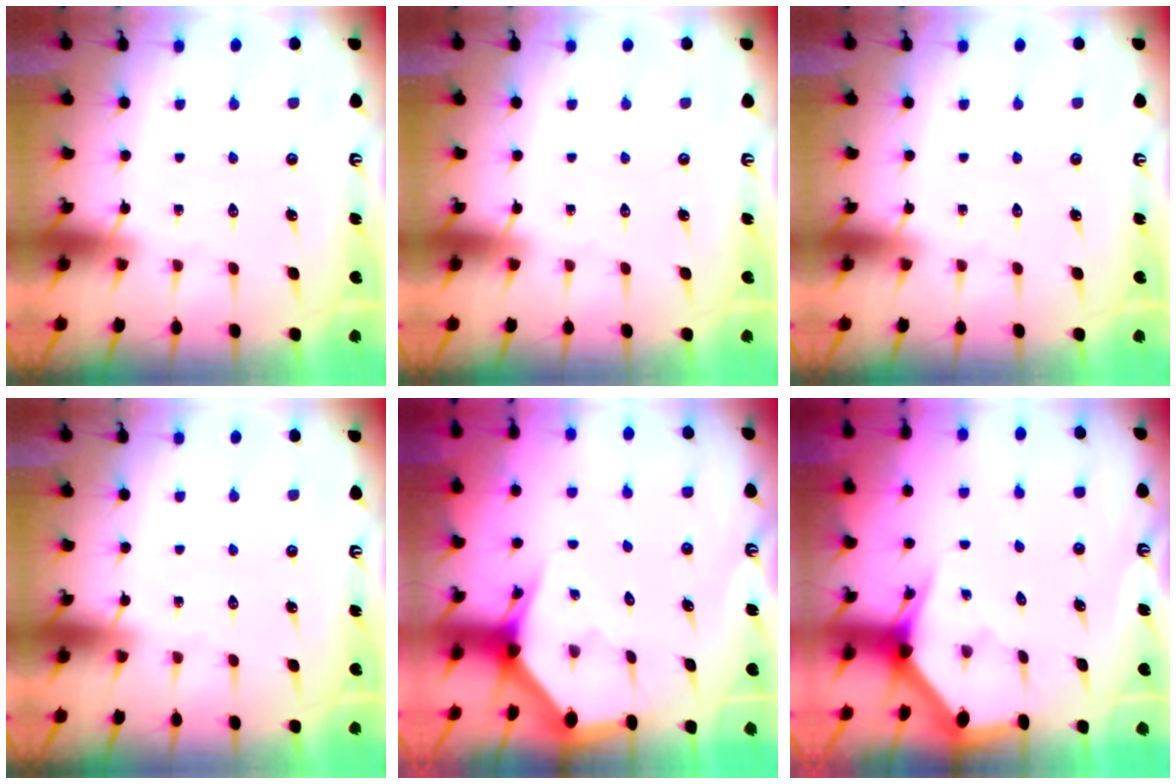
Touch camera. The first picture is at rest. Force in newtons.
{"total": 0.0}
{"total": 0.0}
{"total": 0.0}
{"total": 3.0, "press": 3.0, "slide": 0.0}
{"total": 3.0, "press": 3.0, "slide": 0.0}